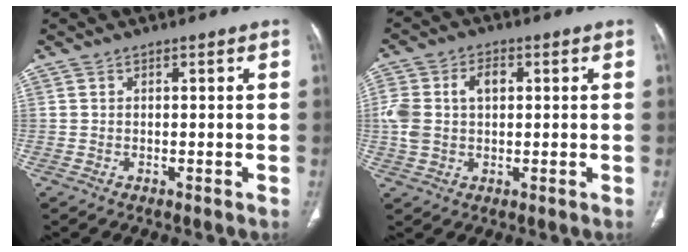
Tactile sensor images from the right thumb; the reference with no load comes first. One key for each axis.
{"total": 9.1, "fx": 1.3, "fy": 6.1, "fz": 6.6, "tx": -0.146, "ty": 0.025, "tz": 0.033}